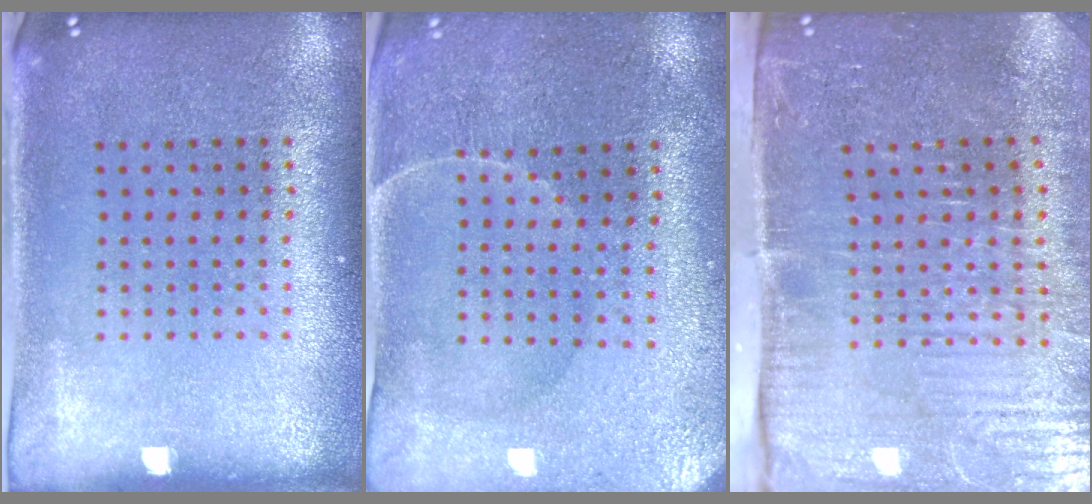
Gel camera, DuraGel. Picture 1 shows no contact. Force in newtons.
{"total": 0.6, "press": 0.5, "slide": 0.4}
{"total": 5.3, "press": 4.5, "slide": 2.7}